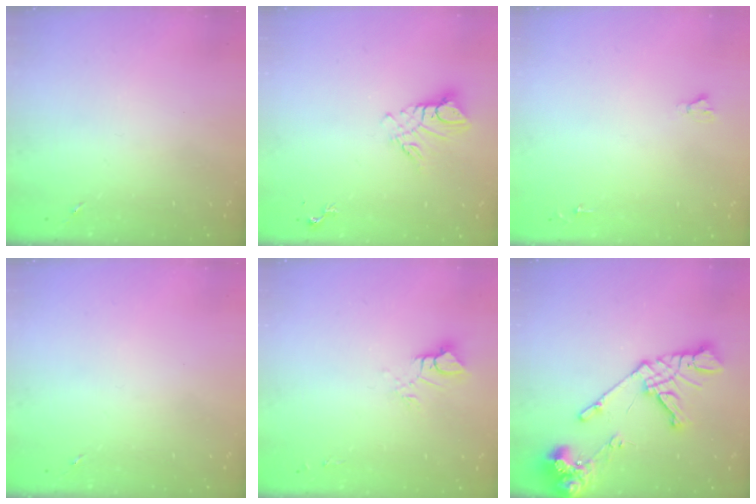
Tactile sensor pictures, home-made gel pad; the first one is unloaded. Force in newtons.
{"total": 10.2, "press": 10.1, "slide": 0.8}
{"total": 1.8, "press": 1.8, "slide": 0.1}
{"total": 0.0}
{"total": 6.3, "press": 6.3, "slide": 0.5}
{"total": 17.0, "press": 16.9, "slide": 2.2}